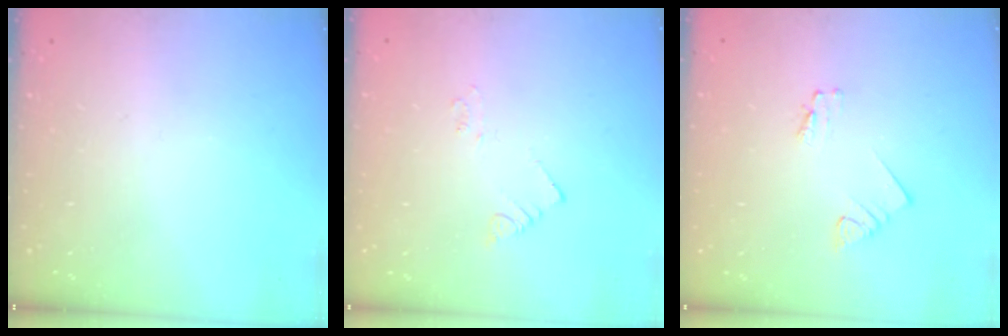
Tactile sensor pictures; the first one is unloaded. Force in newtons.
{"total": 2.0, "press": 2.0, "slide": 0.4}
{"total": 1.9, "press": 1.9, "slide": 0.2}